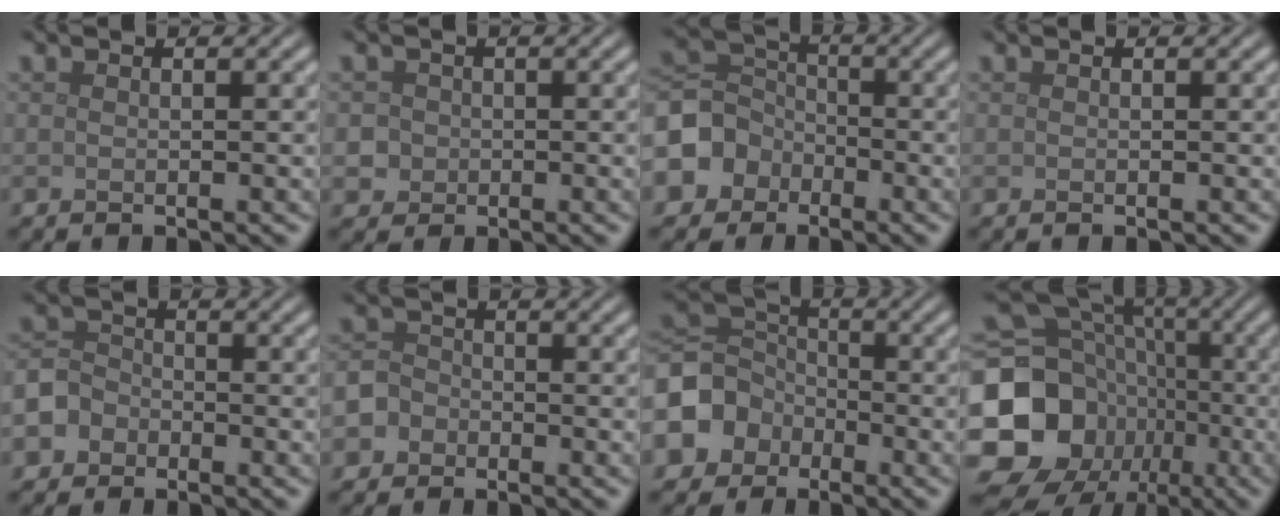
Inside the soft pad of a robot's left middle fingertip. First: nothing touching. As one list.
[{"total": 2.6, "force": [-0.4, 2.5, 0.6], "torque": [0.001, 0.011, -0.013]}, {"total": 5.8, "force": [-2.5, 4.8, 1.9], "torque": [-0.042, 0.007, -0.067]}, {"total": 0.0}, {"total": 4.1, "force": [-2.4, 3.1, 1.0], "torque": [-0.004, 0.001, -0.052]}, {"total": 3.4, "force": [-1.8, 2.8, 0.7], "torque": [0.003, 0.003, -0.043]}, {"total": 6.6, "force": [-2.8, 5.4, 2.4], "torque": [-0.057, 0.003, -0.074]}, {"total": 19.8, "force": [-5.6, 17.4, 7.5], "torque": [-0.177, -0.013, -0.130]}]